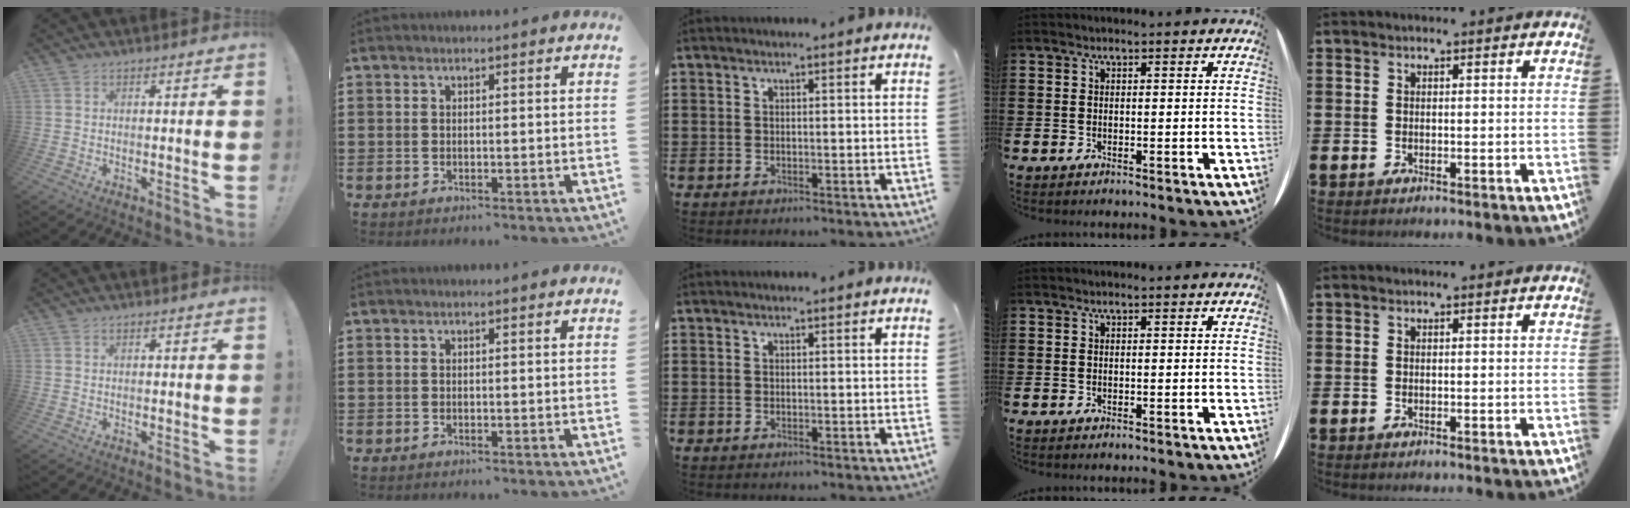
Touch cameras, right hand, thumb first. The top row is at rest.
{}